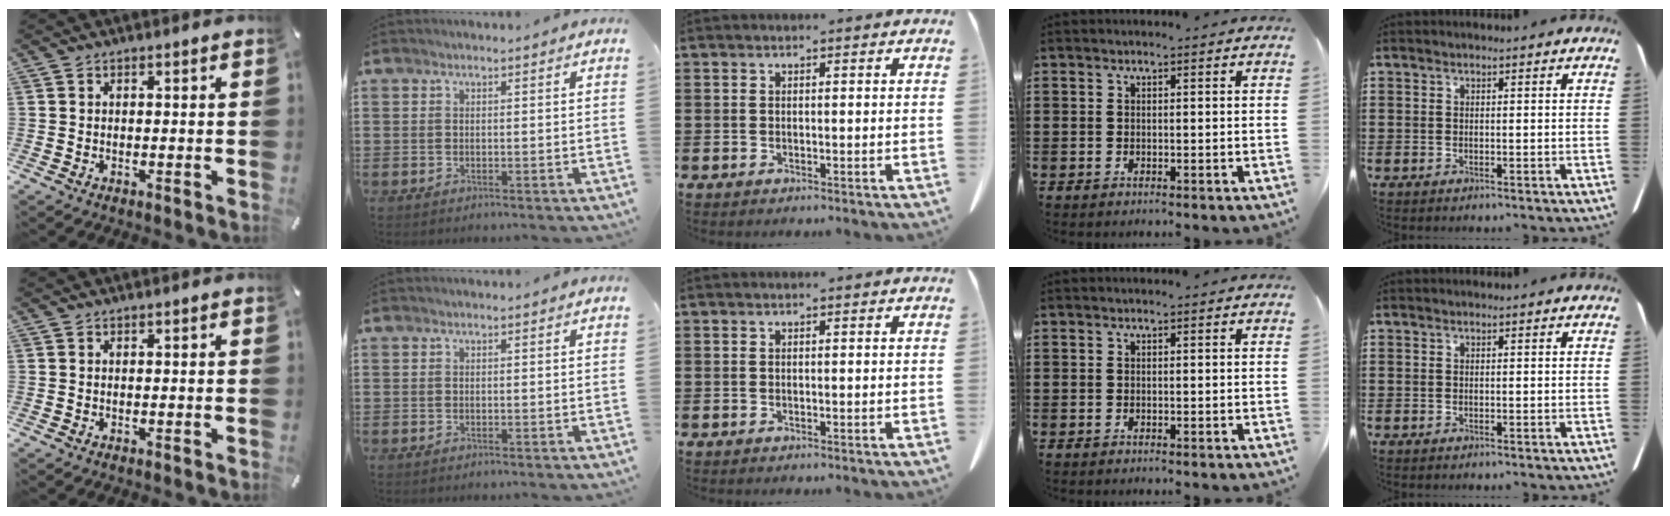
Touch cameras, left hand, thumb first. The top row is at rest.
{}